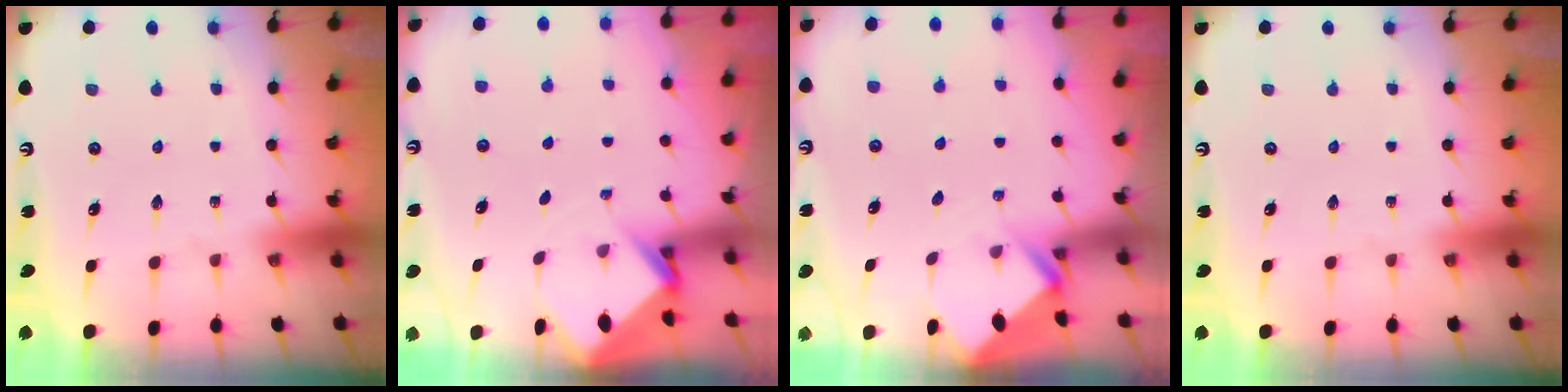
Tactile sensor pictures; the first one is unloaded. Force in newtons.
{"total": 2.9, "press": 2.9, "slide": 0.2}
{"total": 2.5, "press": 2.5, "slide": 0.2}
{"total": 0.0}